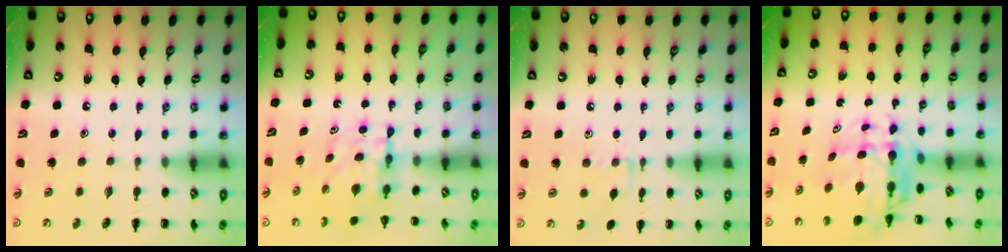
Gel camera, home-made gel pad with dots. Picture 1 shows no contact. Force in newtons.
{"total": 5.0, "press": 5.0, "slide": 0.4}
{"total": 5.5, "press": 5.4, "slide": 1.2}
{"total": 7.4, "press": 6.8, "slide": 2.7}